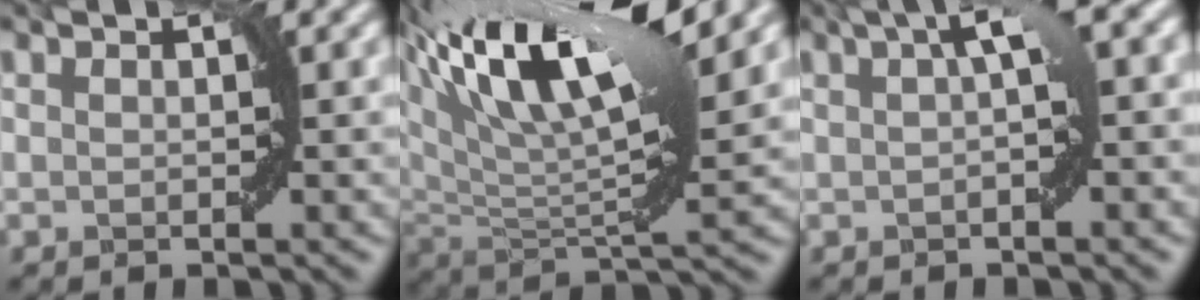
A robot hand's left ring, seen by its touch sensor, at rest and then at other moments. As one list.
[{"total": 13.7, "force": [7.7, 4.1, 10.6], "torque": [-0.193, 0.020, 0.135]}, {"total": 4.1, "force": [0.9, 0.7, 3.9], "torque": [-0.057, 0.018, 0.009]}]